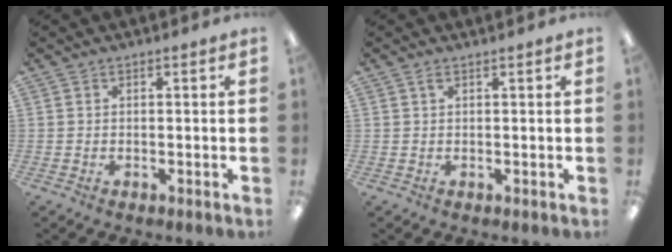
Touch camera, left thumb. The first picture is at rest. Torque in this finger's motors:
{"motor_torque": [0.17, 0.09, -0.40, 0.23, 0.06]}